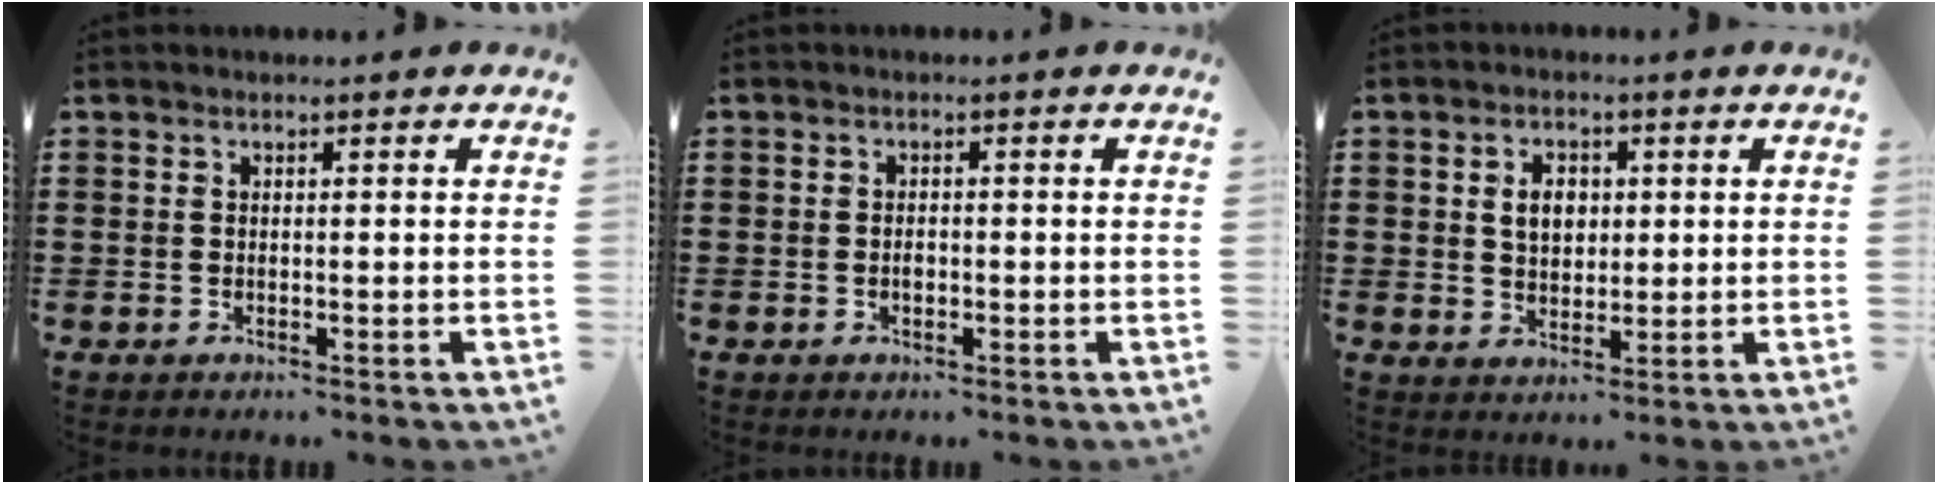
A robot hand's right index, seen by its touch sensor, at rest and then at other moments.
{"total": 1.2, "force": [-0.3, 0.6, 1.0], "torque": [-0.021, 0.000, -0.006]}
{"total": 4.0, "force": [0.7, 2.9, 2.7], "torque": [-0.053, 0.010, 0.008]}